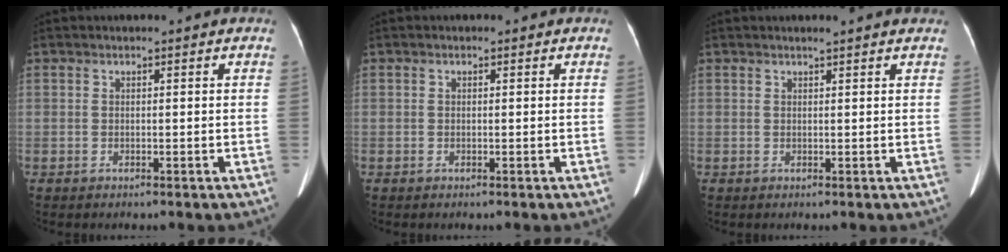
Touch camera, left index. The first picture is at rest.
{"total": 0.0}
{"total": 2.7, "force": [2.4, 0.1, 1.1], "torque": [-0.018, 0.014, 0.026]}